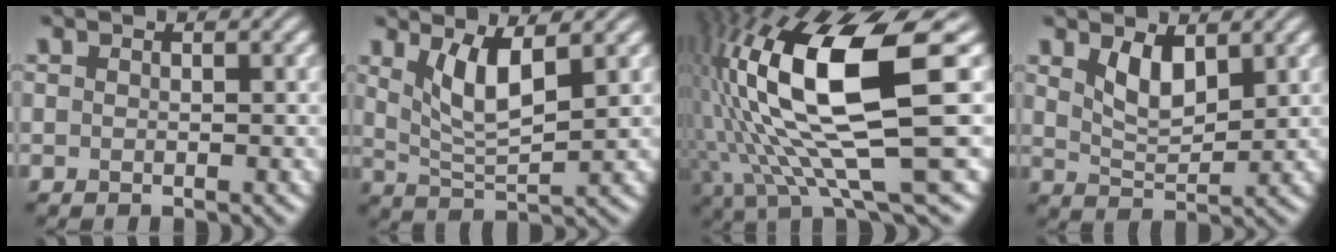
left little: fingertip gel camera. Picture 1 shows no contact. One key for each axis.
{"total": 4.3, "fx": 1.9, "fy": 1.2, "fz": 3.7, "tx": -0.078, "ty": -0.008, "tz": 0.042}
{"total": 14.8, "fx": 1.4, "fy": 3.9, "fz": 14.2, "tx": -0.272, "ty": 0.002, "tz": 0.029}
{"total": 3.3, "fx": 1.8, "fy": 1.4, "fz": 2.4, "tx": -0.052, "ty": -0.007, "tz": 0.039}